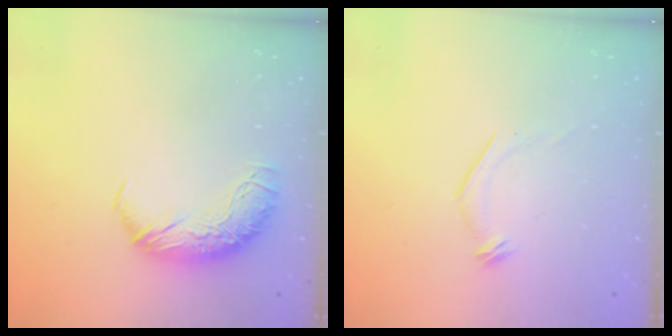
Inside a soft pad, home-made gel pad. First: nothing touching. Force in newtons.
{"total": 6.7, "press": 6.7, "slide": 1.1}